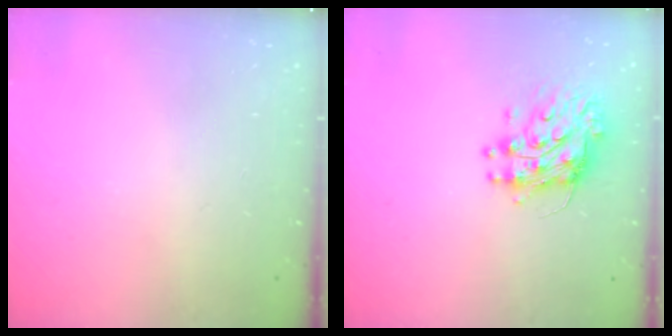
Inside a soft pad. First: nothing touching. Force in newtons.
{"total": 10.1, "press": 10.1, "slide": 1.0}